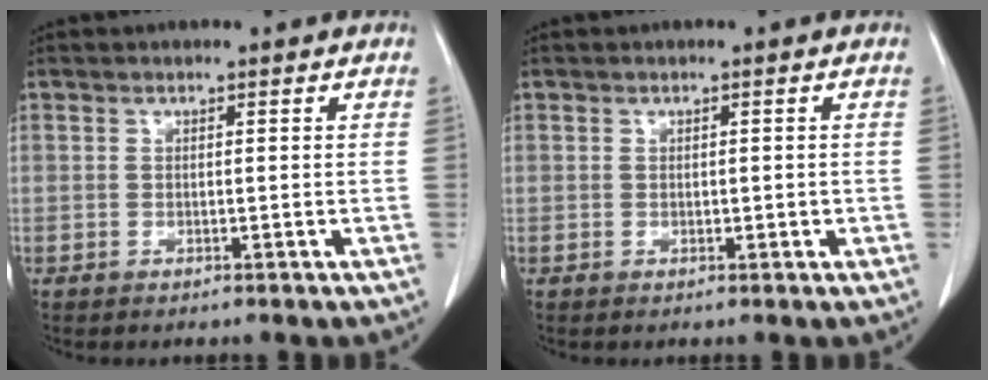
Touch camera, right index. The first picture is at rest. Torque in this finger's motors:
{"motor_torque": [-0.29, 0.46, -0.06, 0.01]}